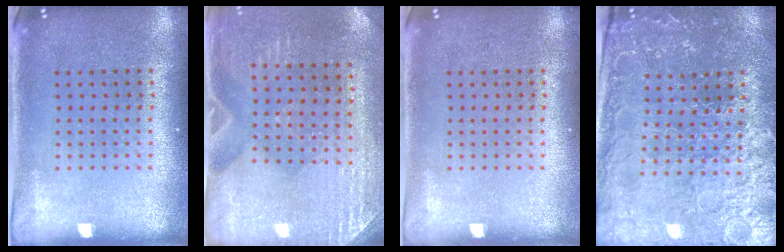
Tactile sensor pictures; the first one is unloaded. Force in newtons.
{"total": 2.9, "press": 2.8, "slide": 0.8}
{"total": 0.0}
{"total": 3.1, "press": 3.1, "slide": 0.4}